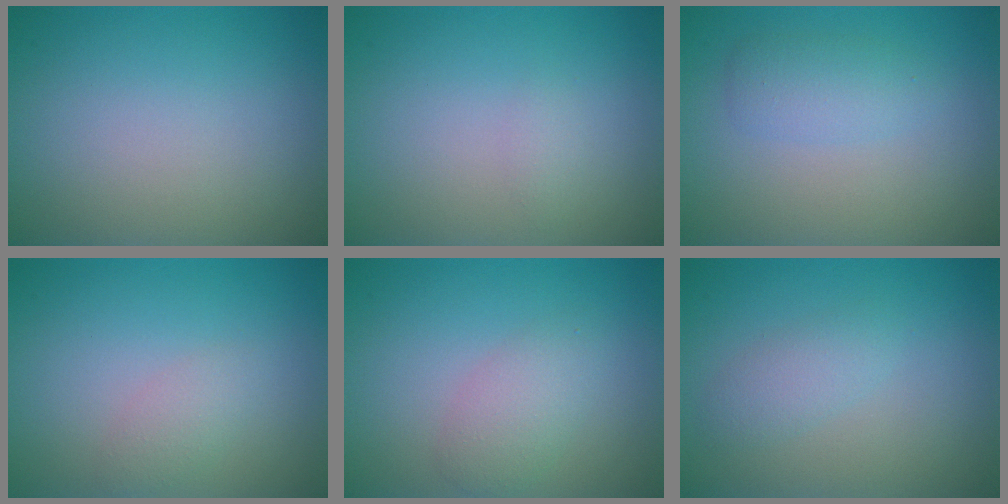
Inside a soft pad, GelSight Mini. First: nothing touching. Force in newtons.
{"total": 0.8, "press": 0.7, "slide": 0.1}
{"total": 2.3, "press": 2.2, "slide": 0.2}
{"total": 1.5, "press": 1.5, "slide": 0.0}
{"total": 2.6, "press": 2.6, "slide": 0.1}
{"total": 1.8, "press": 1.8, "slide": 0.1}